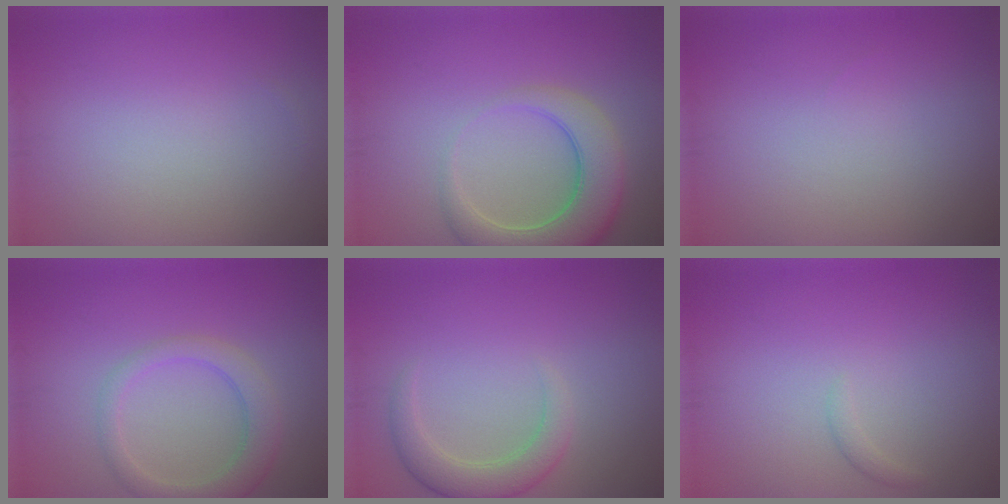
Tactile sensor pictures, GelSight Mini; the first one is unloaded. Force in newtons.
{"total": 6.8, "press": 6.8, "slide": 0.7}
{"total": 0.0}
{"total": 3.5, "press": 3.5, "slide": 0.4}
{"total": 3.1, "press": 3.0, "slide": 0.3}
{"total": 0.7, "press": 0.7, "slide": 0.1}